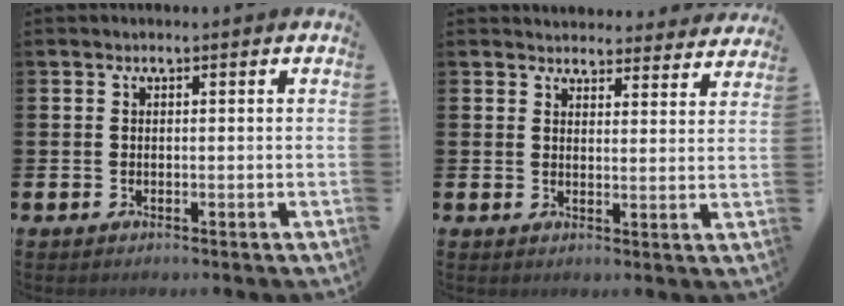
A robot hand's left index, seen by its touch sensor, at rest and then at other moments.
{"total": 3.9, "force": [3.8, 1.0, -0.1], "torque": [-0.001, -0.023, 0.068]}